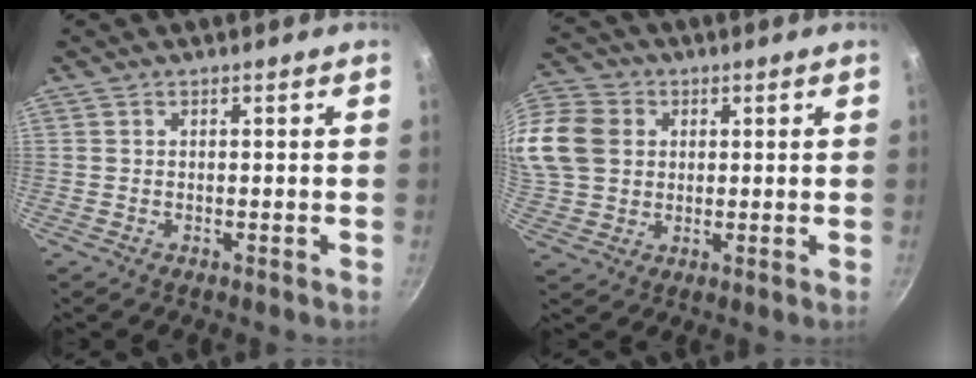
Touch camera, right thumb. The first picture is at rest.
{"total": 25.5, "force": [5.7, 21.2, 12.9], "torque": [-0.337, 0.063, 0.111]}